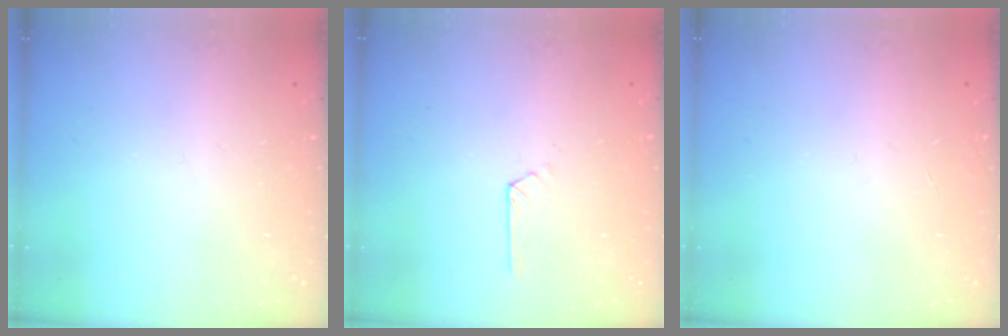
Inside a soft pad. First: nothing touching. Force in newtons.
{"total": 2.0, "press": 2.0, "slide": 0.2}
{"total": 0.0}